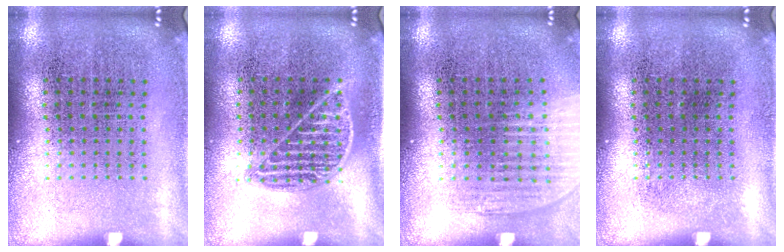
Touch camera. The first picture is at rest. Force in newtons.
{"total": 0.9, "press": 0.9, "slide": 0.3}
{"total": 1.2, "press": 1.1, "slide": 0.4}
{"total": 0.0}